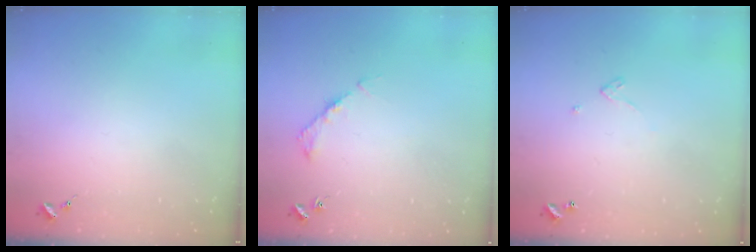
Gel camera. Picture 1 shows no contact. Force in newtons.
{"total": 4.2, "press": 4.1, "slide": 0.6}
{"total": 3.4, "press": 3.4, "slide": 0.1}